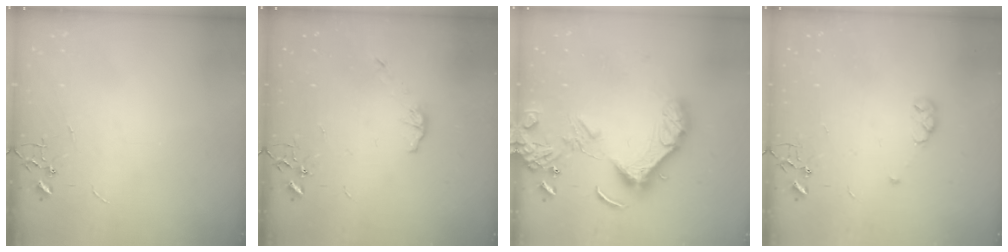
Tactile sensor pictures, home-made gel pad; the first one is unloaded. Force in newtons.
{"total": 5.1, "press": 5.0, "slide": 0.3}
{"total": 15.6, "press": 15.2, "slide": 3.3}
{"total": 4.6, "press": 4.6, "slide": 0.7}